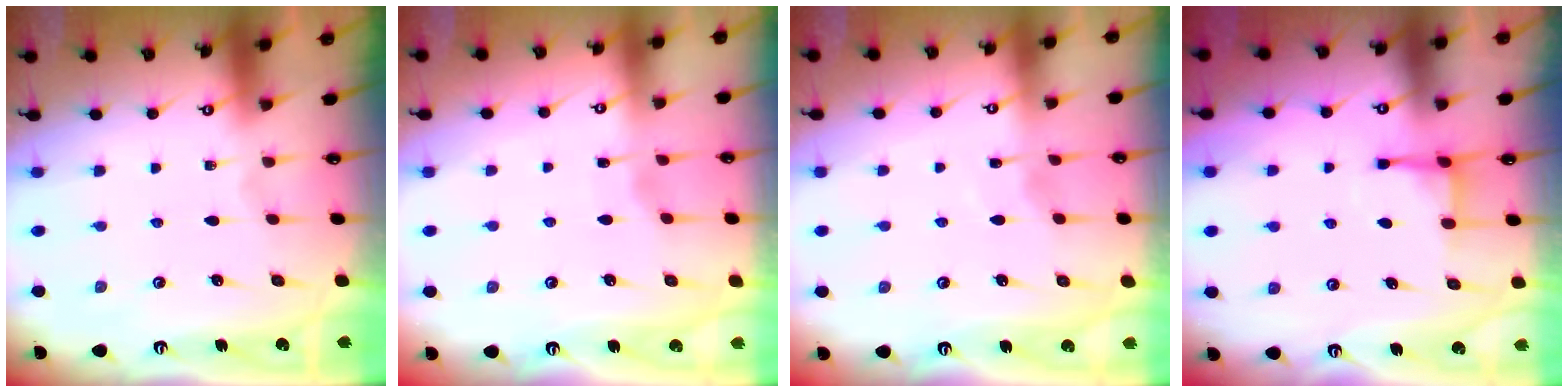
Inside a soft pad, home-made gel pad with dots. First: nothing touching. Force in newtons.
{"total": 2.6, "press": 2.6, "slide": 0.4}
{"total": 2.8, "press": 2.8, "slide": 0.5}
{"total": 4.4, "press": 4.3, "slide": 0.7}